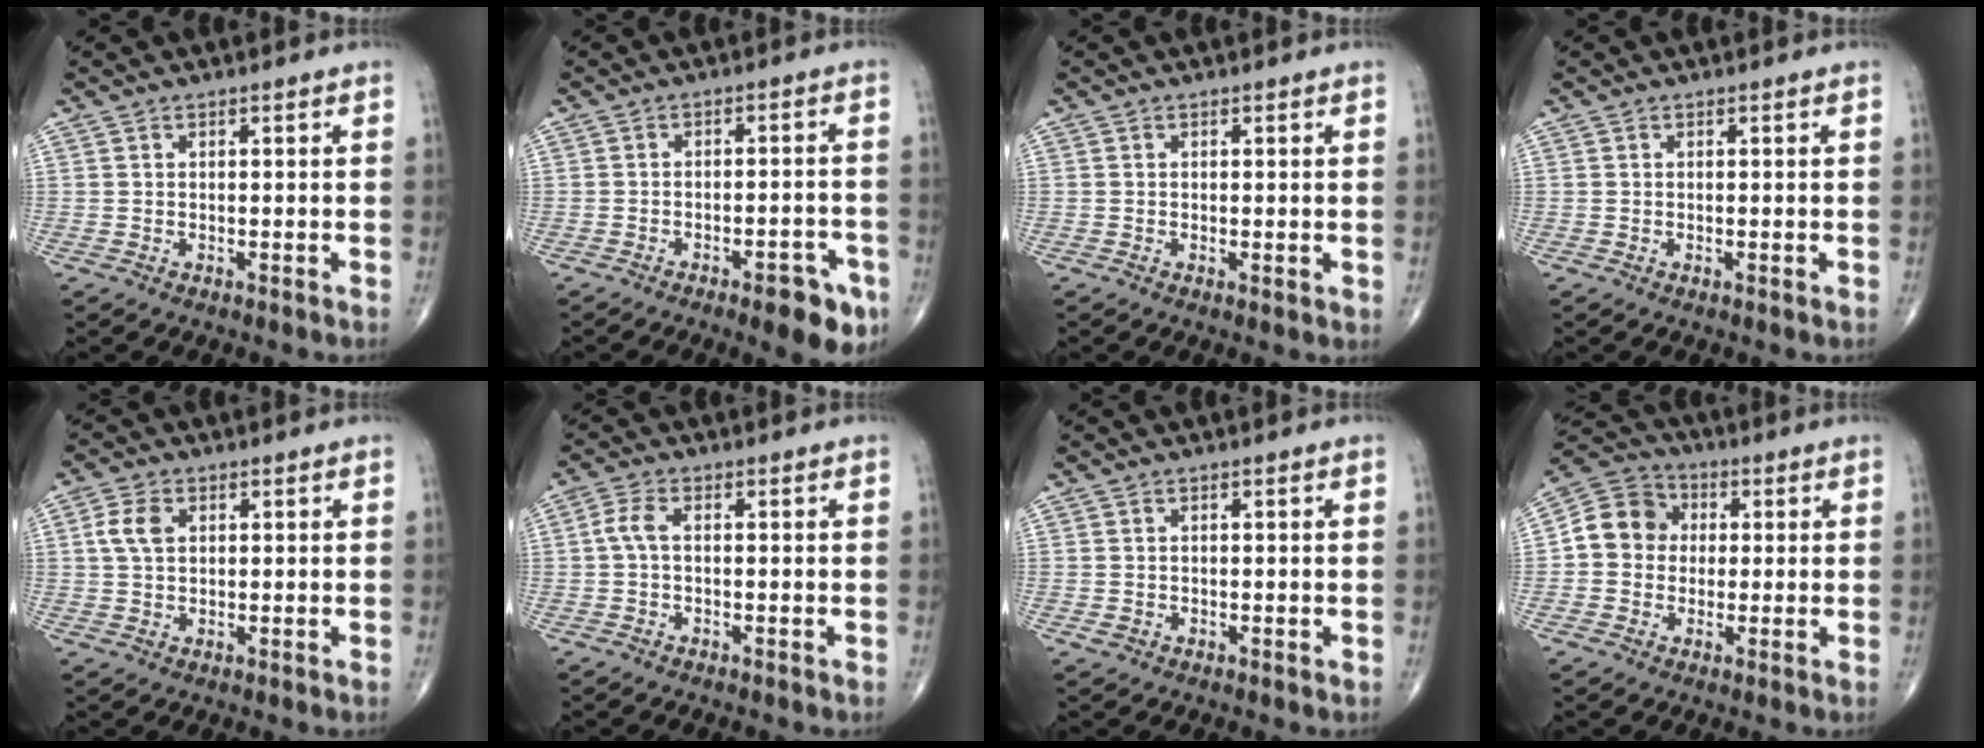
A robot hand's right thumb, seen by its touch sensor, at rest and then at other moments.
{"total": 8.2, "force": [-4.6, 2.7, 6.2], "torque": [-0.061, 0.023, -0.056]}
{"total": 1.1, "force": [0.0, 0.4, 1.0], "torque": [-0.016, -0.005, -0.003]}
{"total": 0.0}
{"total": 4.4, "force": [1.1, 2.9, 3.1], "torque": [-0.066, 0.004, 0.019]}
{"total": 2.8, "force": [-0.1, 1.3, 2.5], "torque": [-0.059, 0.005, -0.009]}
{"total": 0.9, "force": [-0.3, 0.7, 0.5], "torque": [-0.005, 0.002, -0.003]}
{"total": 9.2, "force": [0.5, 8.1, 4.2], "torque": [-0.053, 0.023, -0.006]}